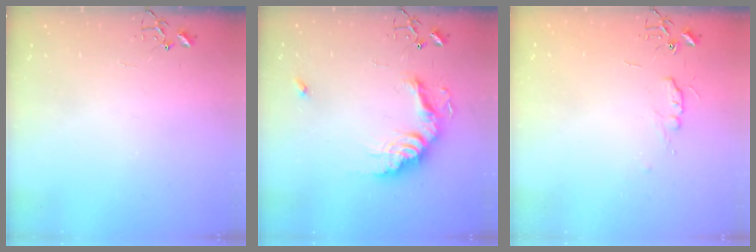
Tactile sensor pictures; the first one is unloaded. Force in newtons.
{"total": 17.3, "press": 17.2, "slide": 1.5}
{"total": 5.6, "press": 5.5, "slide": 0.7}